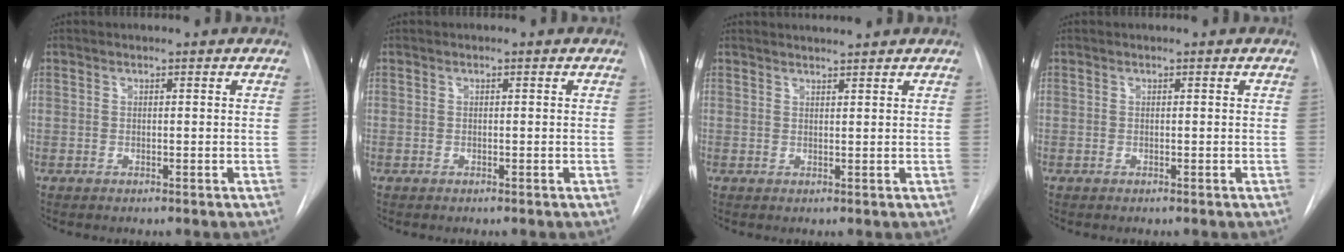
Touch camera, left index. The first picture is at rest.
{"total": 0.0}
{"total": 1.6, "force": [1.5, -0.5, 0.2], "torque": [-0.002, 0.005, 0.029]}
{"total": 0.0}